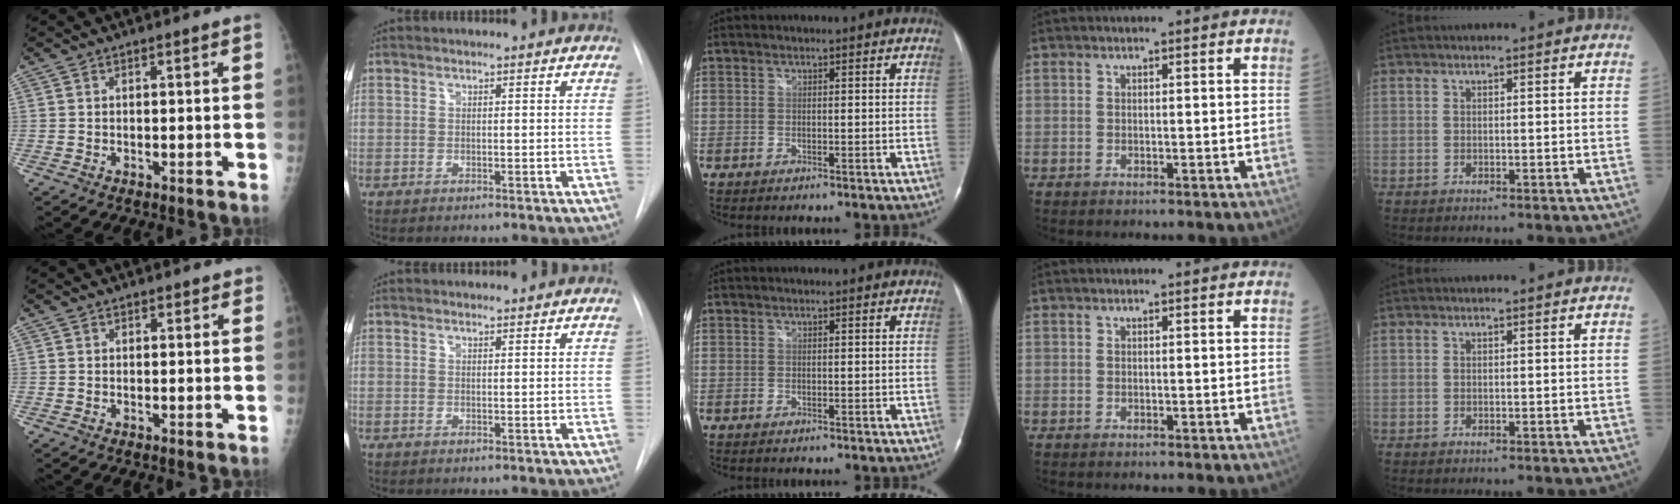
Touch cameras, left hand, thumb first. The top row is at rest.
{"thumb": {"total": 1.1, "force": [0.8, 0.7, 0.1], "torque": [0.014, -0.004, 0.006]}, "index": {"total": 0.8, "force": [0.7, 0.1, -0.1], "torque": [-0.005, 0.004, 0.013]}}